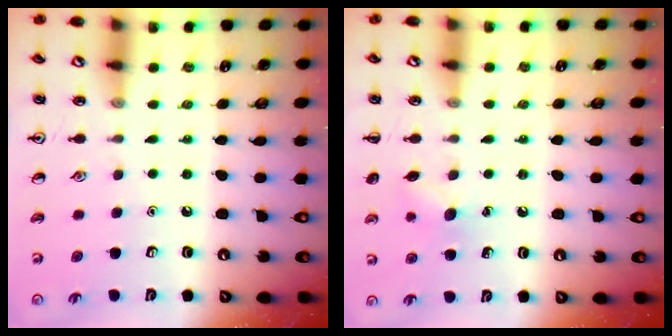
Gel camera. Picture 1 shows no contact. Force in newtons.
{"total": 7.4, "press": 7.2, "slide": 1.8}